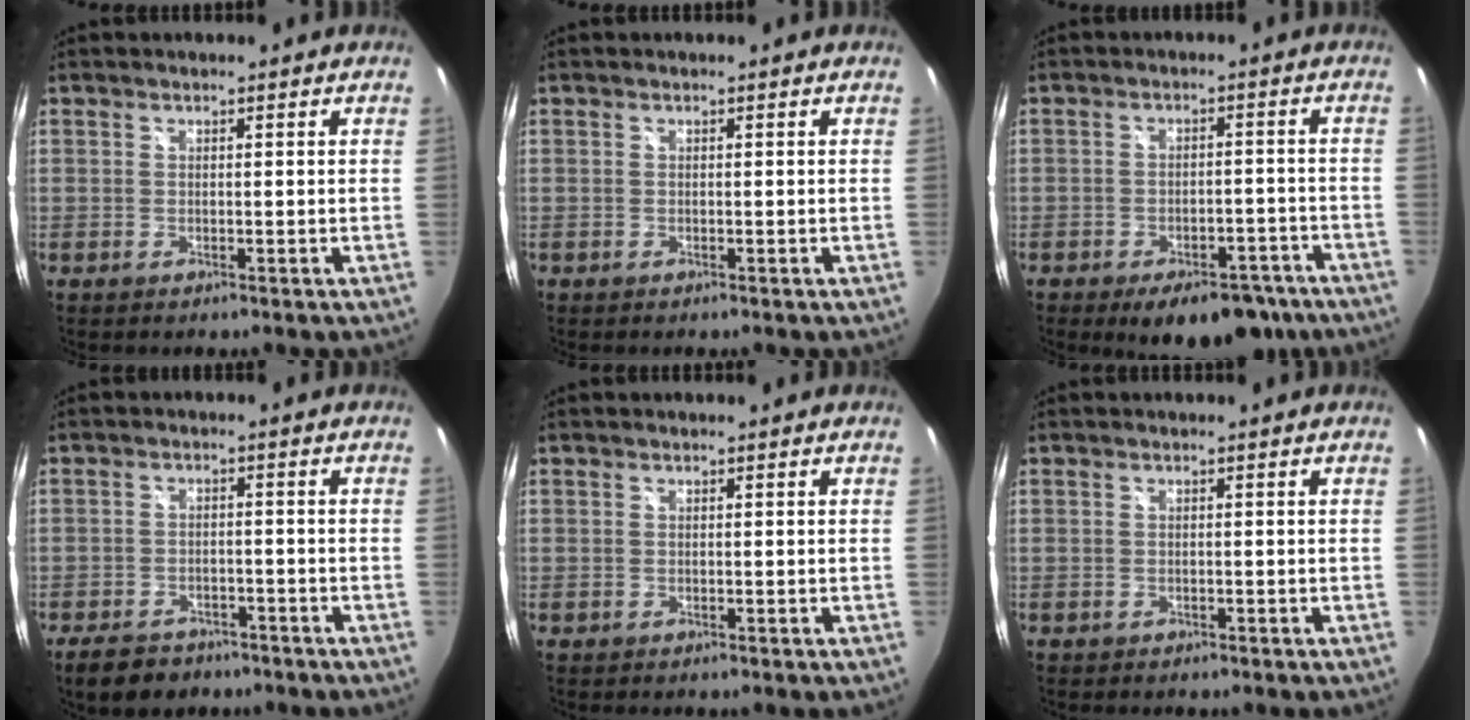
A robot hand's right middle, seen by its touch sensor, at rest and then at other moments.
{"total": 0.0}
{"total": 13.1, "force": [-9.3, 6.6, 6.5], "torque": [-0.109, 0.009, -0.110]}
{"total": 8.0, "force": [-5.8, 4.5, 3.2], "torque": [-0.084, 0.003, -0.087]}
{"total": 0.0}
{"total": 0.6, "force": [-0.4, 0.5, 0.1], "torque": [-0.004, -0.001, -0.002]}